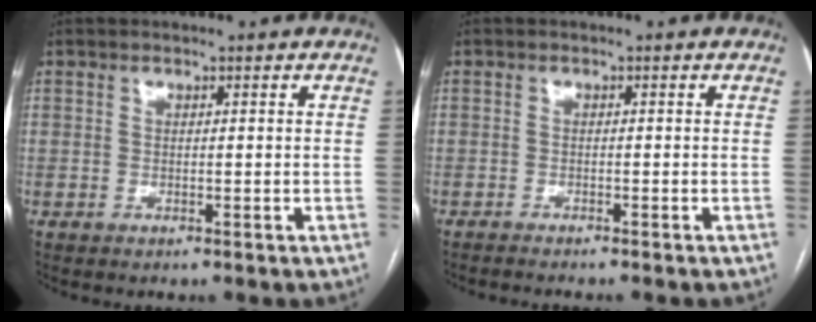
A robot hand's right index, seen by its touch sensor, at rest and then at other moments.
{"total": 3.5, "force": [-3.0, 0.0, 1.7], "torque": [-0.017, -0.002, -0.041]}